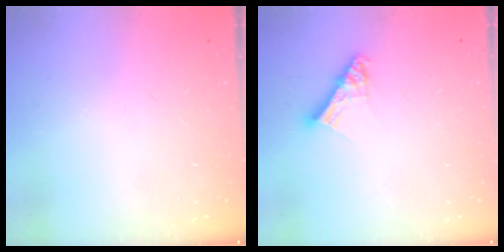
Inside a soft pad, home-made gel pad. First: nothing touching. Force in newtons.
{"total": 9.0, "press": 8.9, "slide": 0.8}